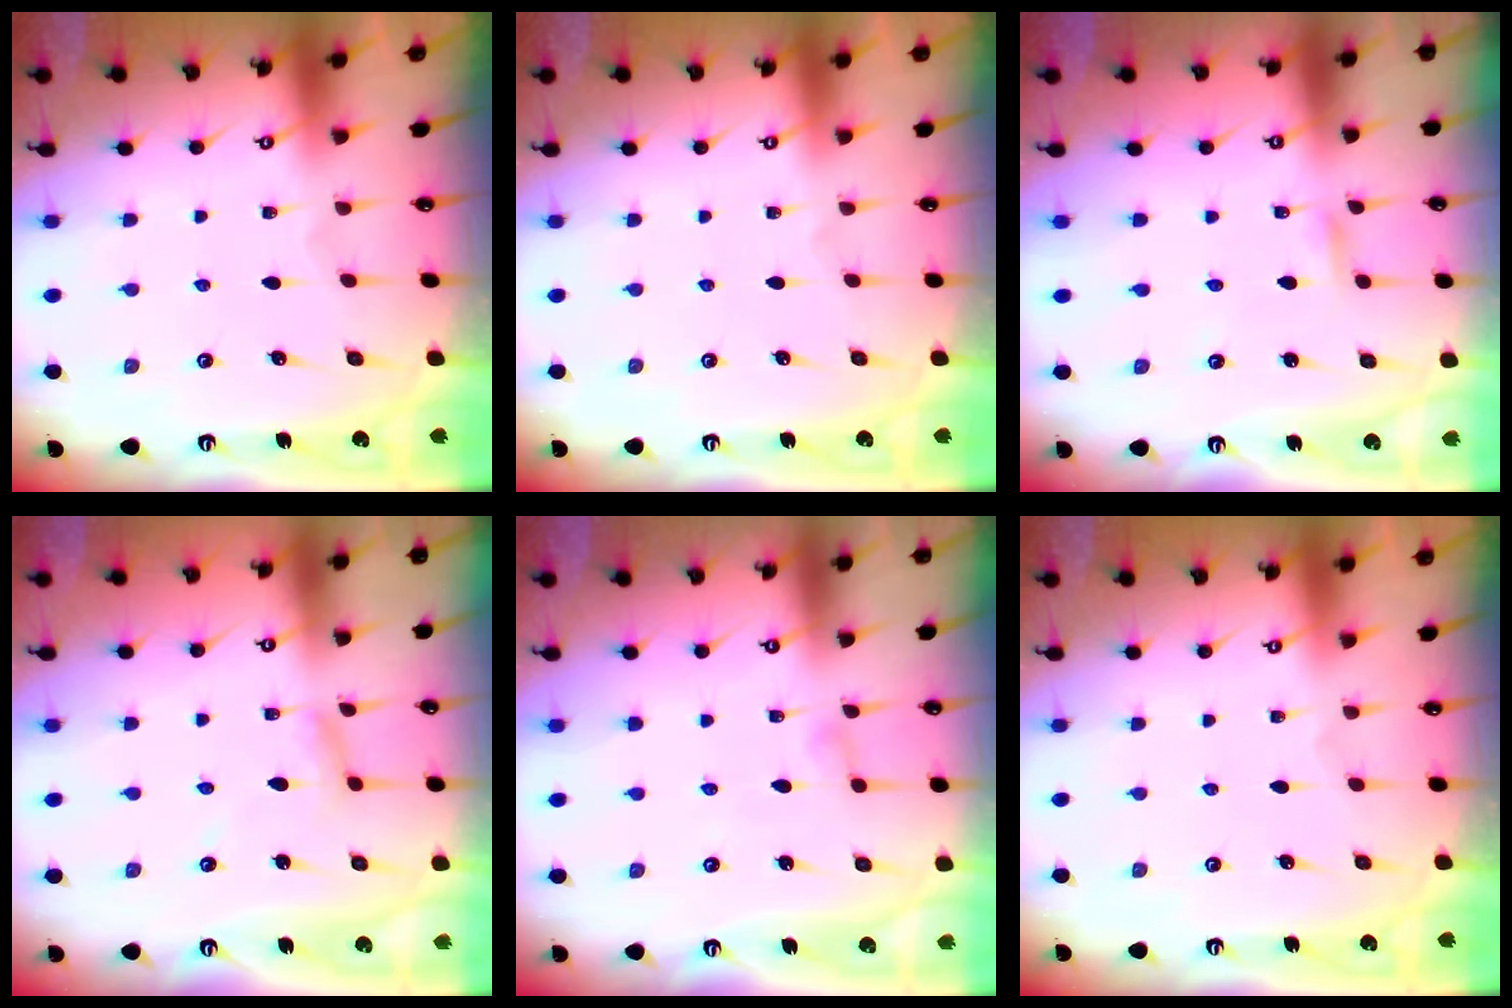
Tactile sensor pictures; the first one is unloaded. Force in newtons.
{"total": 0.0}
{"total": 2.4, "press": 2.4, "slide": 0.2}
{"total": 4.1, "press": 4.1, "slide": 0.3}
{"total": 3.0, "press": 3.0, "slide": 0.4}
{"total": 0.0}